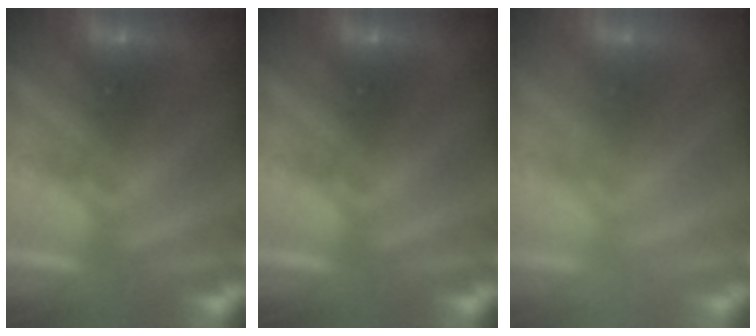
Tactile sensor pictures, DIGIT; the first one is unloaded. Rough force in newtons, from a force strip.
{"total": 0.0}
{"total": 2.8}